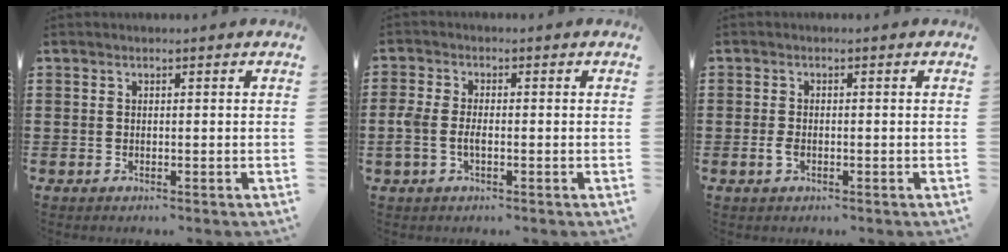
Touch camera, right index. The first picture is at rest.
{"total": 2.8, "force": [-0.8, 1.3, 2.3], "torque": [-0.057, -0.002, -0.019]}
{"total": 1.7, "force": [-0.7, 0.9, 1.3], "torque": [-0.040, -0.007, -0.017]}